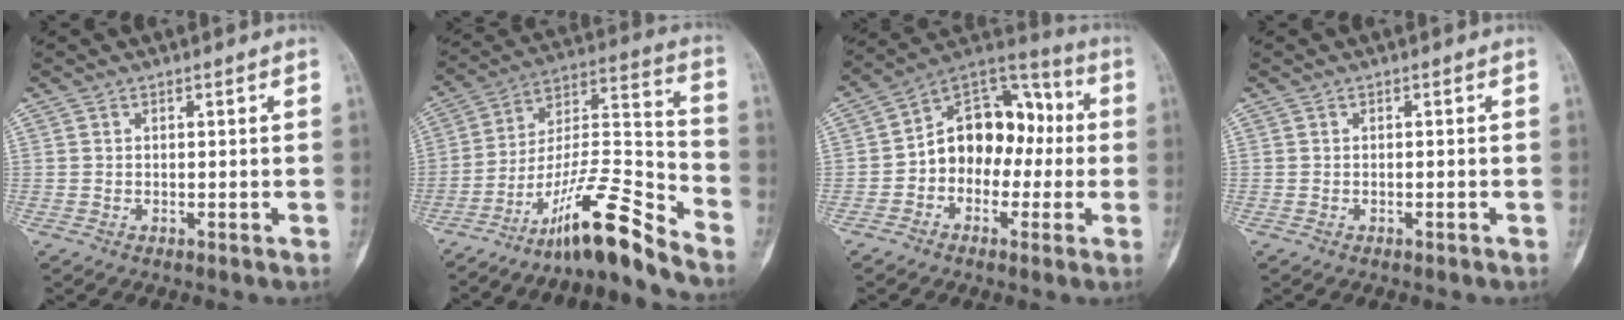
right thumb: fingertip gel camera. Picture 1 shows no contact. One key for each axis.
{"total": 16.7, "fx": -12.8, "fy": 2.1, "fz": 10.6, "tx": -0.186, "ty": 0.111, "tz": -0.222}
{"total": 14.7, "fx": -1.0, "fy": 10.8, "fz": 10.0, "tx": -0.102, "ty": 0.051, "tz": -0.031}
{"total": 0.0}